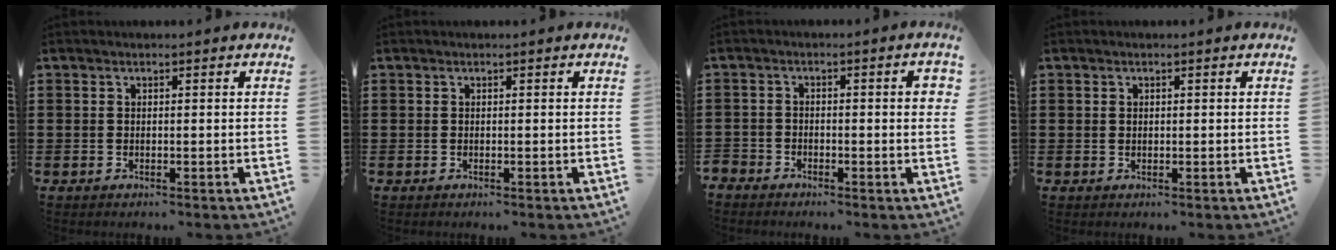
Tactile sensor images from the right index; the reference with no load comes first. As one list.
[{"total": 0.0}, {"total": 2.3, "force": [-1.7, 0.7, 1.2], "torque": [-0.020, 0.007, -0.038]}, {"total": 0.6, "force": [0.2, 0.5, 0.2], "torque": [-0.006, 0.002, 0.005]}]